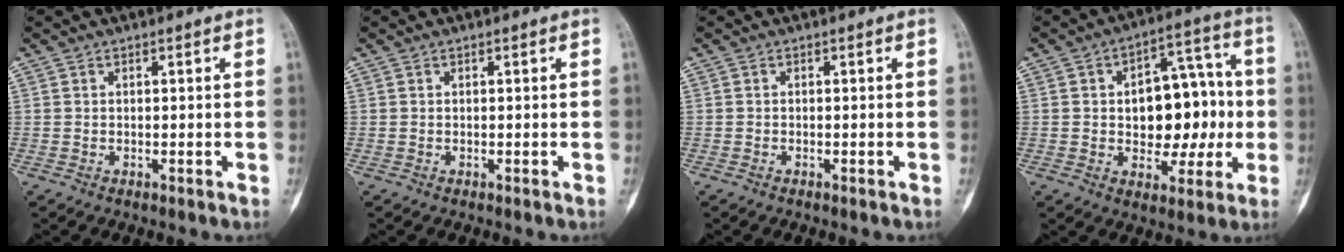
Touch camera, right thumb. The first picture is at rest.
{"total": 0.0}
{"total": 0.0}
{"total": 15.9, "force": [-0.1, 9.9, 12.5], "torque": [-0.119, 0.039, 0.005]}